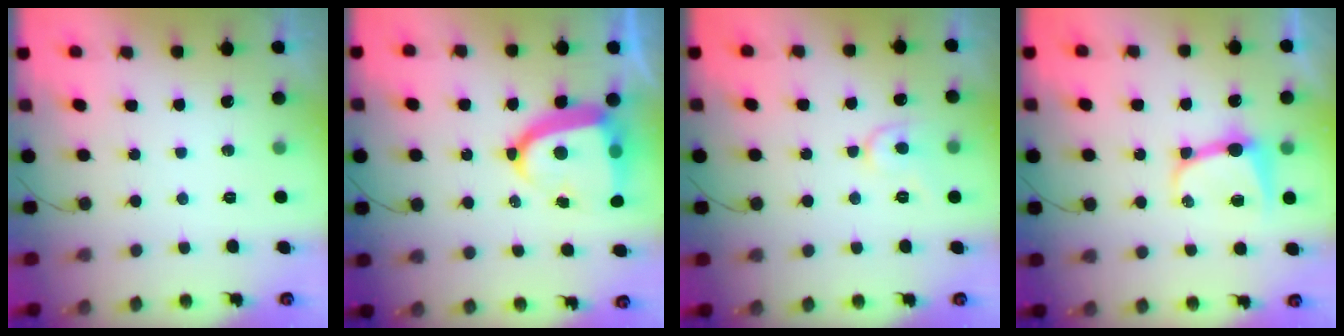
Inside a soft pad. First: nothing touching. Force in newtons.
{"total": 15.4, "press": 15.3, "slide": 2.0}
{"total": 6.6, "press": 6.5, "slide": 0.7}
{"total": 8.5, "press": 8.5, "slide": 1.0}